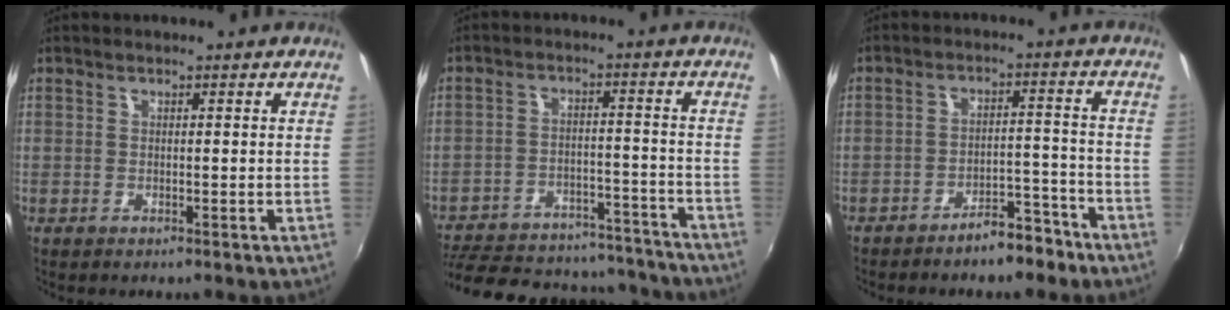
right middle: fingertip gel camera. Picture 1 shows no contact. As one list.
[{"total": 27.3, "force": [-23.0, 10.3, 10.5], "torque": [-0.225, 0.011, -0.291]}, {"total": 6.8, "force": [-5.6, 2.5, 3.1], "torque": [-0.052, 0.022, -0.068]}]